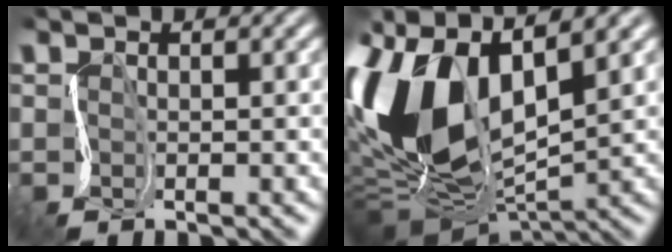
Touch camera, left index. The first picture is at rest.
{"total": 11.7, "force": [2.8, 7.1, 8.8], "torque": [-0.202, -0.003, 0.044]}